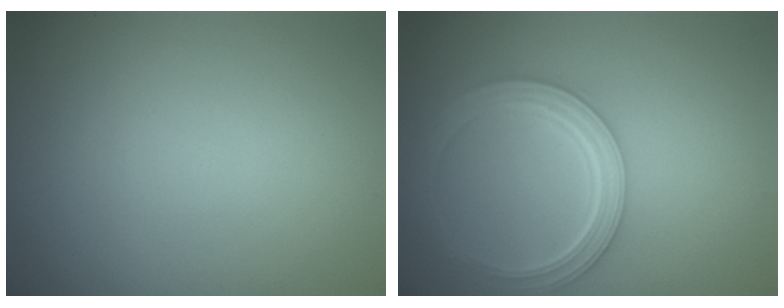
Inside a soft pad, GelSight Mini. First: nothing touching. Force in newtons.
{"total": 4.7, "press": 3.7, "slide": 2.9}